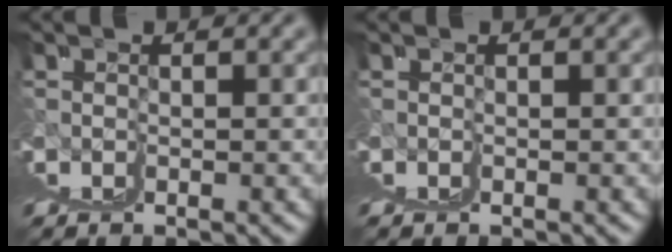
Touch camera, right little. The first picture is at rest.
{"total": 0.0}